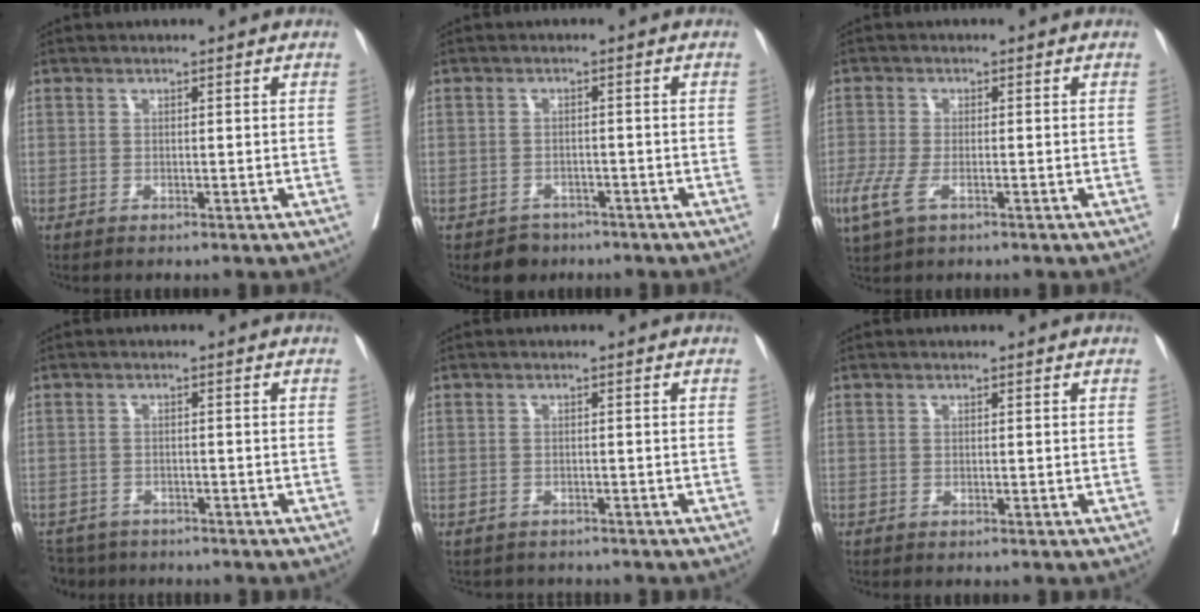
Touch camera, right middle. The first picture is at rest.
{"total": 2.7, "force": [-2.0, 1.9, 0.1], "torque": [-0.008, 0.006, -0.030]}
{"total": 5.1, "force": [-2.4, 2.0, 4.1], "torque": [-0.099, -0.015, -0.044]}
{"total": 4.7, "force": [-4.2, 2.1, 0.0], "torque": [0.006, -0.006, -0.070]}
{"total": 2.7, "force": [-2.5, 1.2, 0.1], "torque": [-0.009, -0.002, -0.036]}
{"total": 0.0}